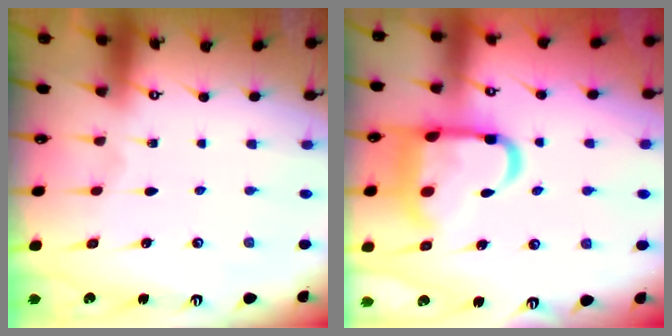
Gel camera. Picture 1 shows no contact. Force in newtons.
{"total": 16.5, "press": 16.4, "slide": 1.7}